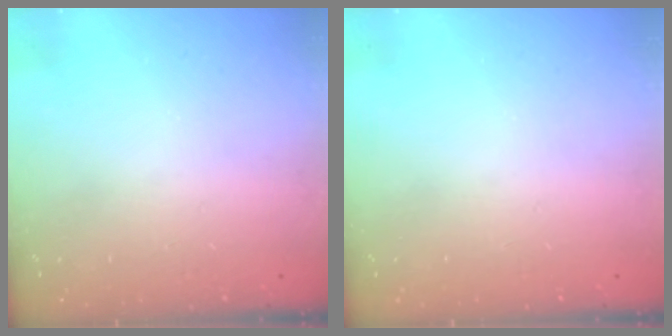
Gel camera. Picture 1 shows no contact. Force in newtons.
{"total": 0.0}